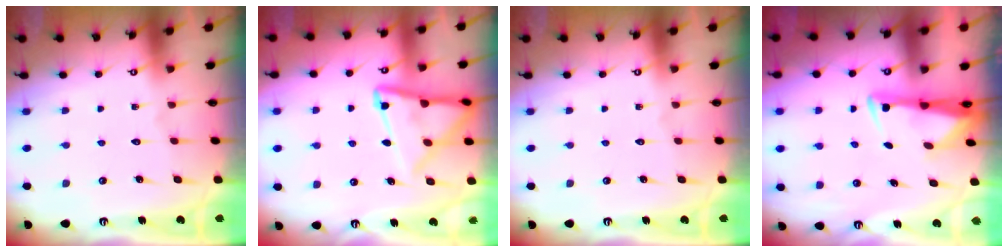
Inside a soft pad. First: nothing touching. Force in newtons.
{"total": 12.9, "press": 12.9, "slide": 1.2}
{"total": 0.0}
{"total": 2.9, "press": 2.8, "slide": 0.9}